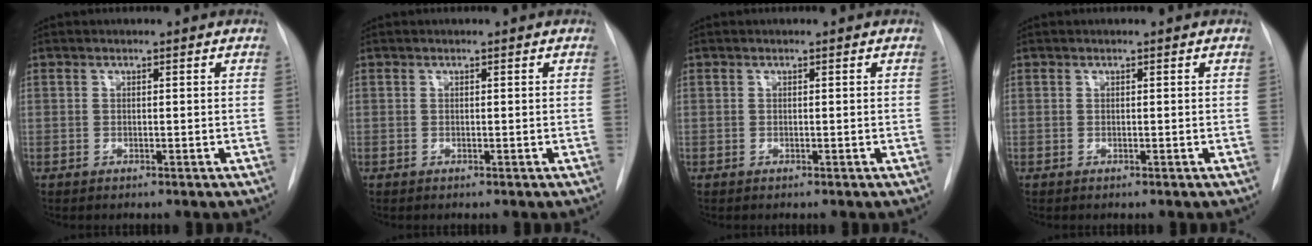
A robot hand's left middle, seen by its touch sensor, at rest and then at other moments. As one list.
[{"total": 0.0}, {"total": 0.0}, {"total": 0.0}]